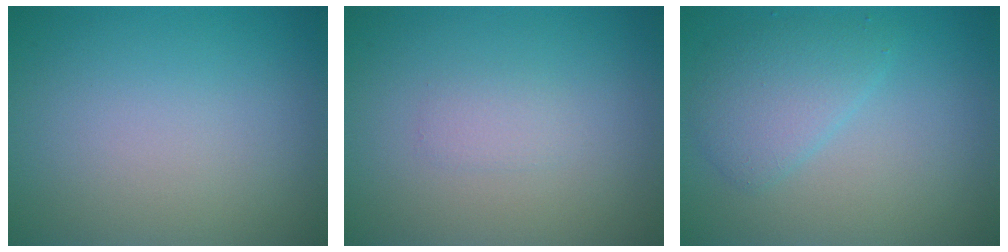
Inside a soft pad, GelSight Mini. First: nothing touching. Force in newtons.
{"total": 1.0, "press": 1.0, "slide": 0.0}
{"total": 3.0, "press": 3.0, "slide": 0.2}